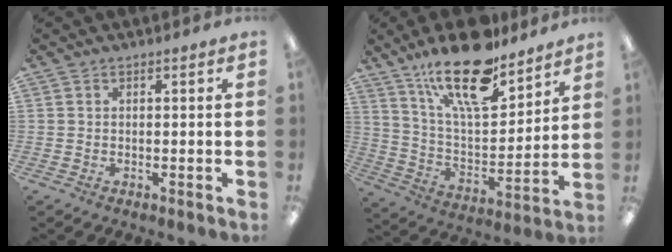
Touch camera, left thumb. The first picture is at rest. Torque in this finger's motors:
{"motor_torque": [0.67, -0.20, 1.70, -1.07, 0.43]}